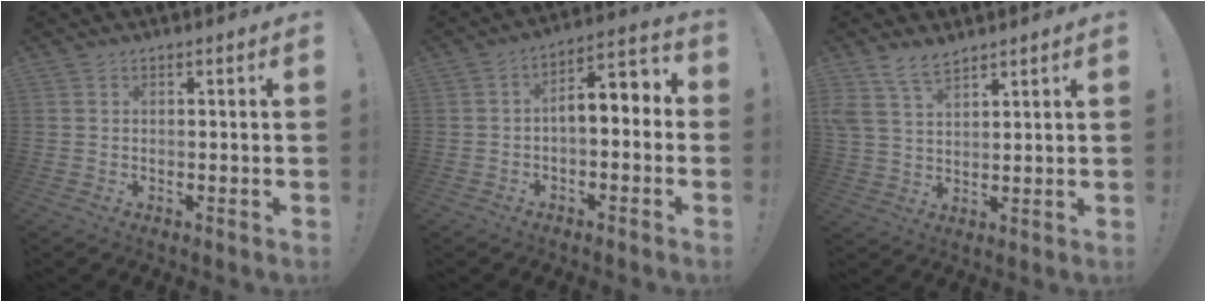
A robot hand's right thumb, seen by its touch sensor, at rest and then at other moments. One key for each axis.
{"total": 6.1, "fx": -1.0, "fy": 3.2, "fz": 5.1, "tx": -0.070, "ty": 0.005, "tz": -0.019}
{"total": 7.7, "fx": 5.9, "fy": 3.7, "fz": 3.3, "tx": -0.065, "ty": -0.023, "tz": 0.115}